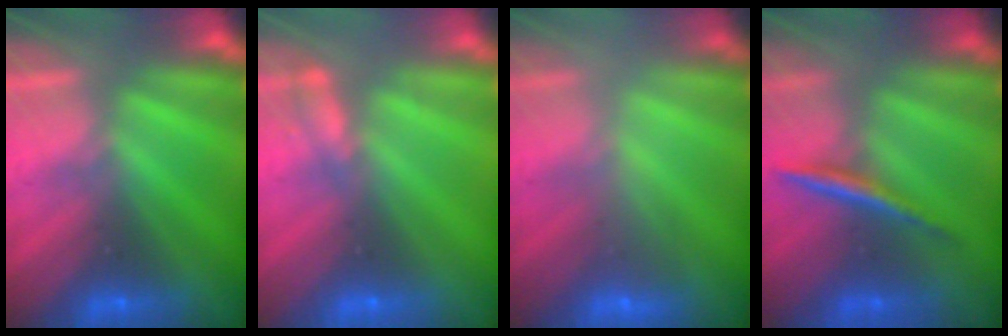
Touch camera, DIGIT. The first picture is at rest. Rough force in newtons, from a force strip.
{"total": 2.2}
{"total": 2.2}
{"total": 1.7}